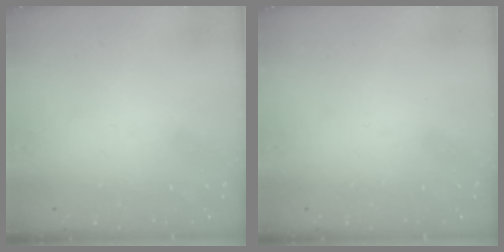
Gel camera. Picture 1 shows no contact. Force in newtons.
{"total": 0.0}